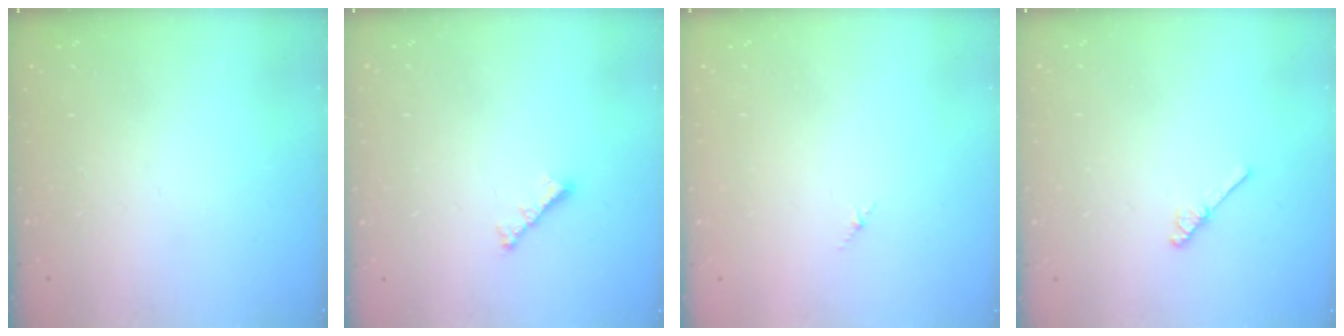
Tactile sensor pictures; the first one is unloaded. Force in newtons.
{"total": 2.8, "press": 2.7, "slide": 0.6}
{"total": 1.8, "press": 1.7, "slide": 0.6}
{"total": 3.0, "press": 2.9, "slide": 0.5}